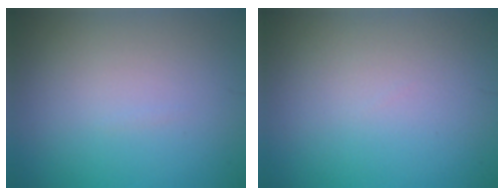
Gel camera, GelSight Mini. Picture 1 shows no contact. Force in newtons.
{"total": 0.0}